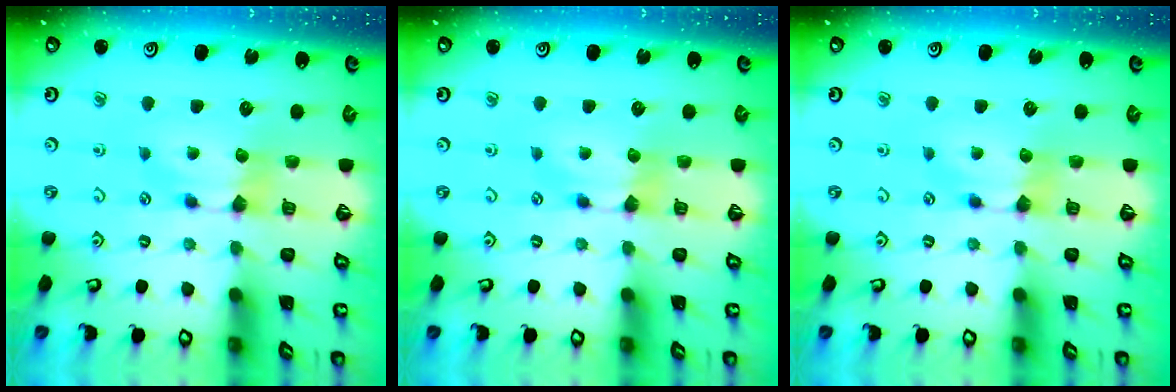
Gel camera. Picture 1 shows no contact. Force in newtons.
{"total": 0.0}
{"total": 0.0}